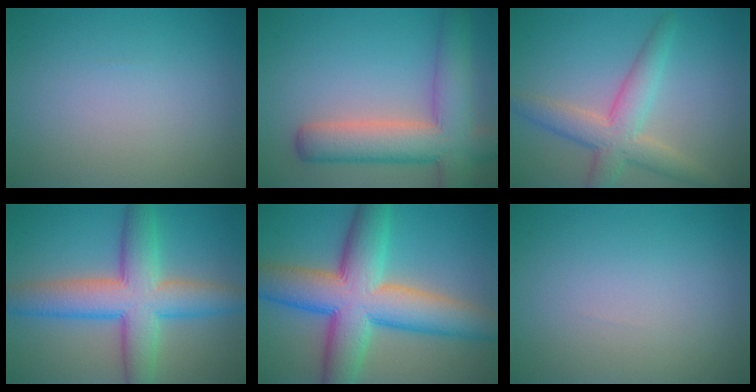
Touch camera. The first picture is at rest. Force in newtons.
{"total": 8.4, "press": 8.3, "slide": 0.6}
{"total": 5.0, "press": 5.0, "slide": 0.3}
{"total": 8.7, "press": 8.7, "slide": 0.4}
{"total": 12.2, "press": 12.2, "slide": 0.4}
{"total": 0.0}